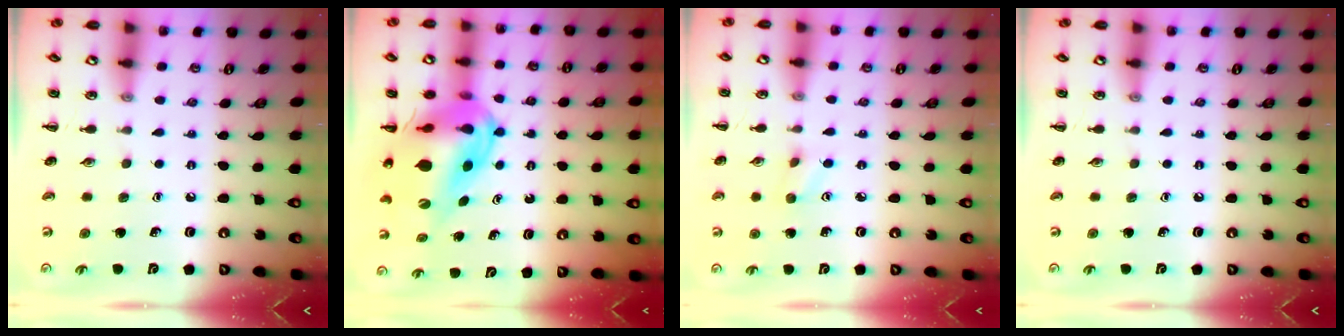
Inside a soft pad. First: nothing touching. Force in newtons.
{"total": 16.8, "press": 15.9, "slide": 5.3}
{"total": 3.5, "press": 3.3, "slide": 1.1}
{"total": 0.0}